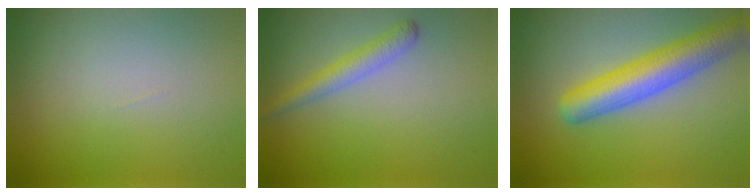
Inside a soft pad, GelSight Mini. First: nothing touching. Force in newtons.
{"total": 2.3, "press": 2.3, "slide": 0.0}
{"total": 6.3, "press": 6.3, "slide": 0.4}